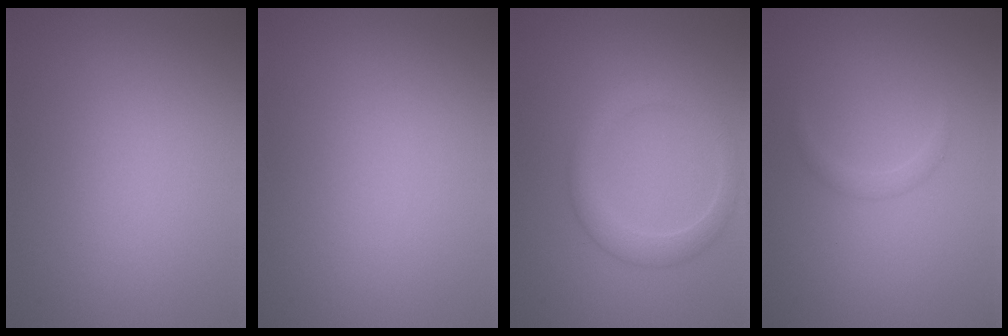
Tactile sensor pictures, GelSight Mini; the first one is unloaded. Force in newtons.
{"total": 0.0}
{"total": 2.7, "press": 2.7, "slide": 0.2}
{"total": 0.8, "press": 0.8, "slide": 0.1}